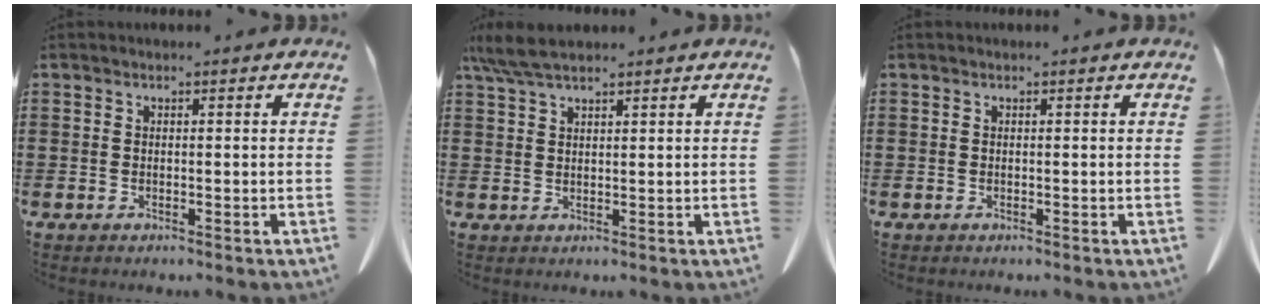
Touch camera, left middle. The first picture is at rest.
{"total": 4.7, "force": [3.6, 0.9, 2.9], "torque": [-0.066, -0.001, 0.068]}
{"total": 0.0}